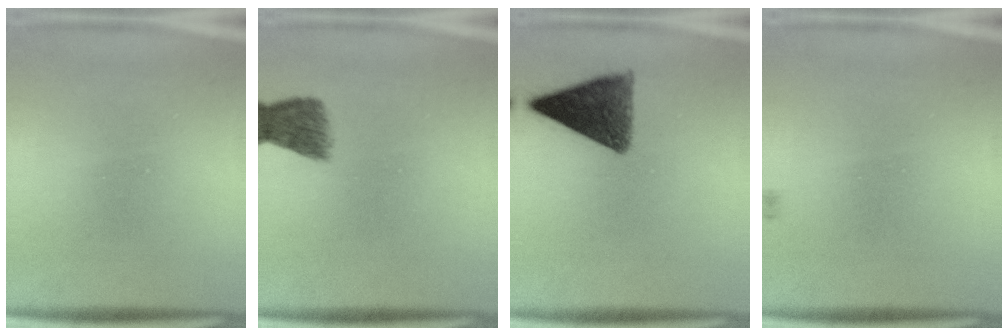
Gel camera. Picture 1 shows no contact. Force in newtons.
{"total": 4.2}
{"total": 10.4}
{"total": 0.6}